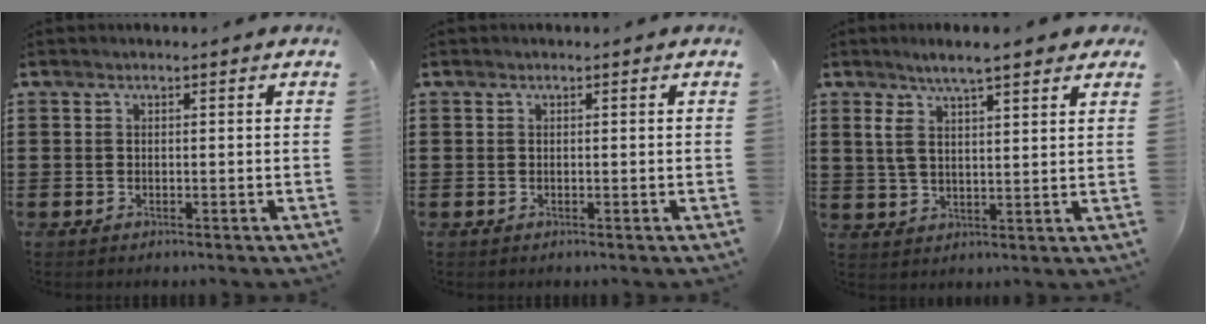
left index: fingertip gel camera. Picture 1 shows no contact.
{"total": 0.0}
{"total": 6.8, "force": [4.4, 1.8, 4.9], "torque": [-0.107, 0.003, 0.076]}